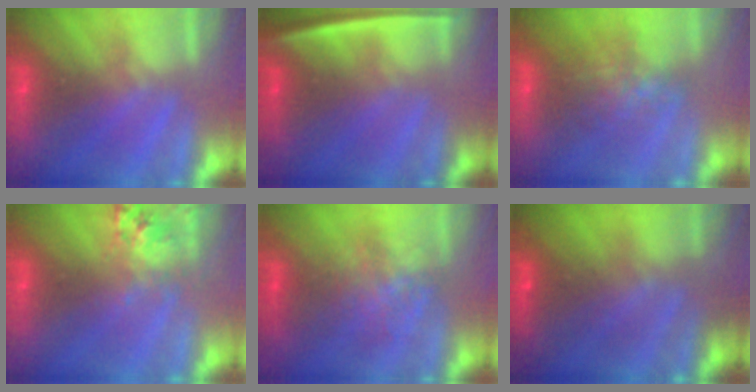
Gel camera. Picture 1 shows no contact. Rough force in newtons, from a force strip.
{"total": 2.5}
{"total": 7.5}
{"total": 2.9}
{"total": 2.2}
{"total": 7.8}